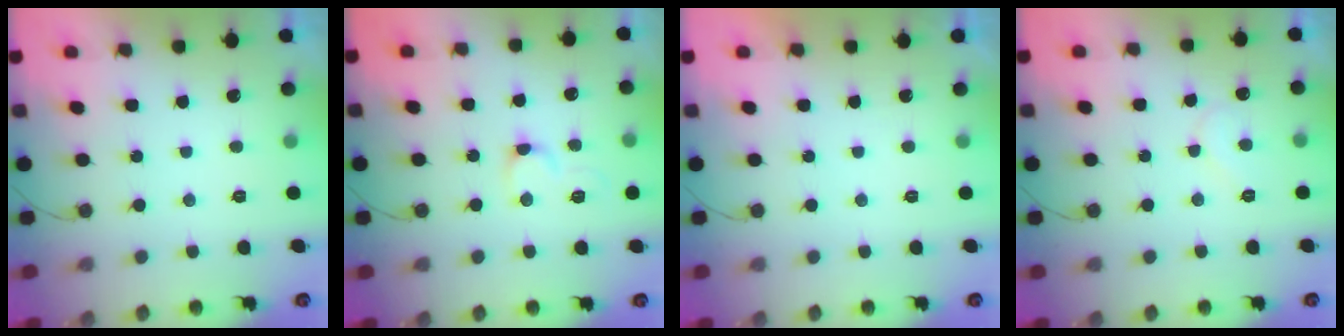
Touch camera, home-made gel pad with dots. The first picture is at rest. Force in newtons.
{"total": 4.9, "press": 4.8, "slide": 0.5}
{"total": 1.8, "press": 1.7, "slide": 0.1}
{"total": 5.2, "press": 5.2, "slide": 0.5}